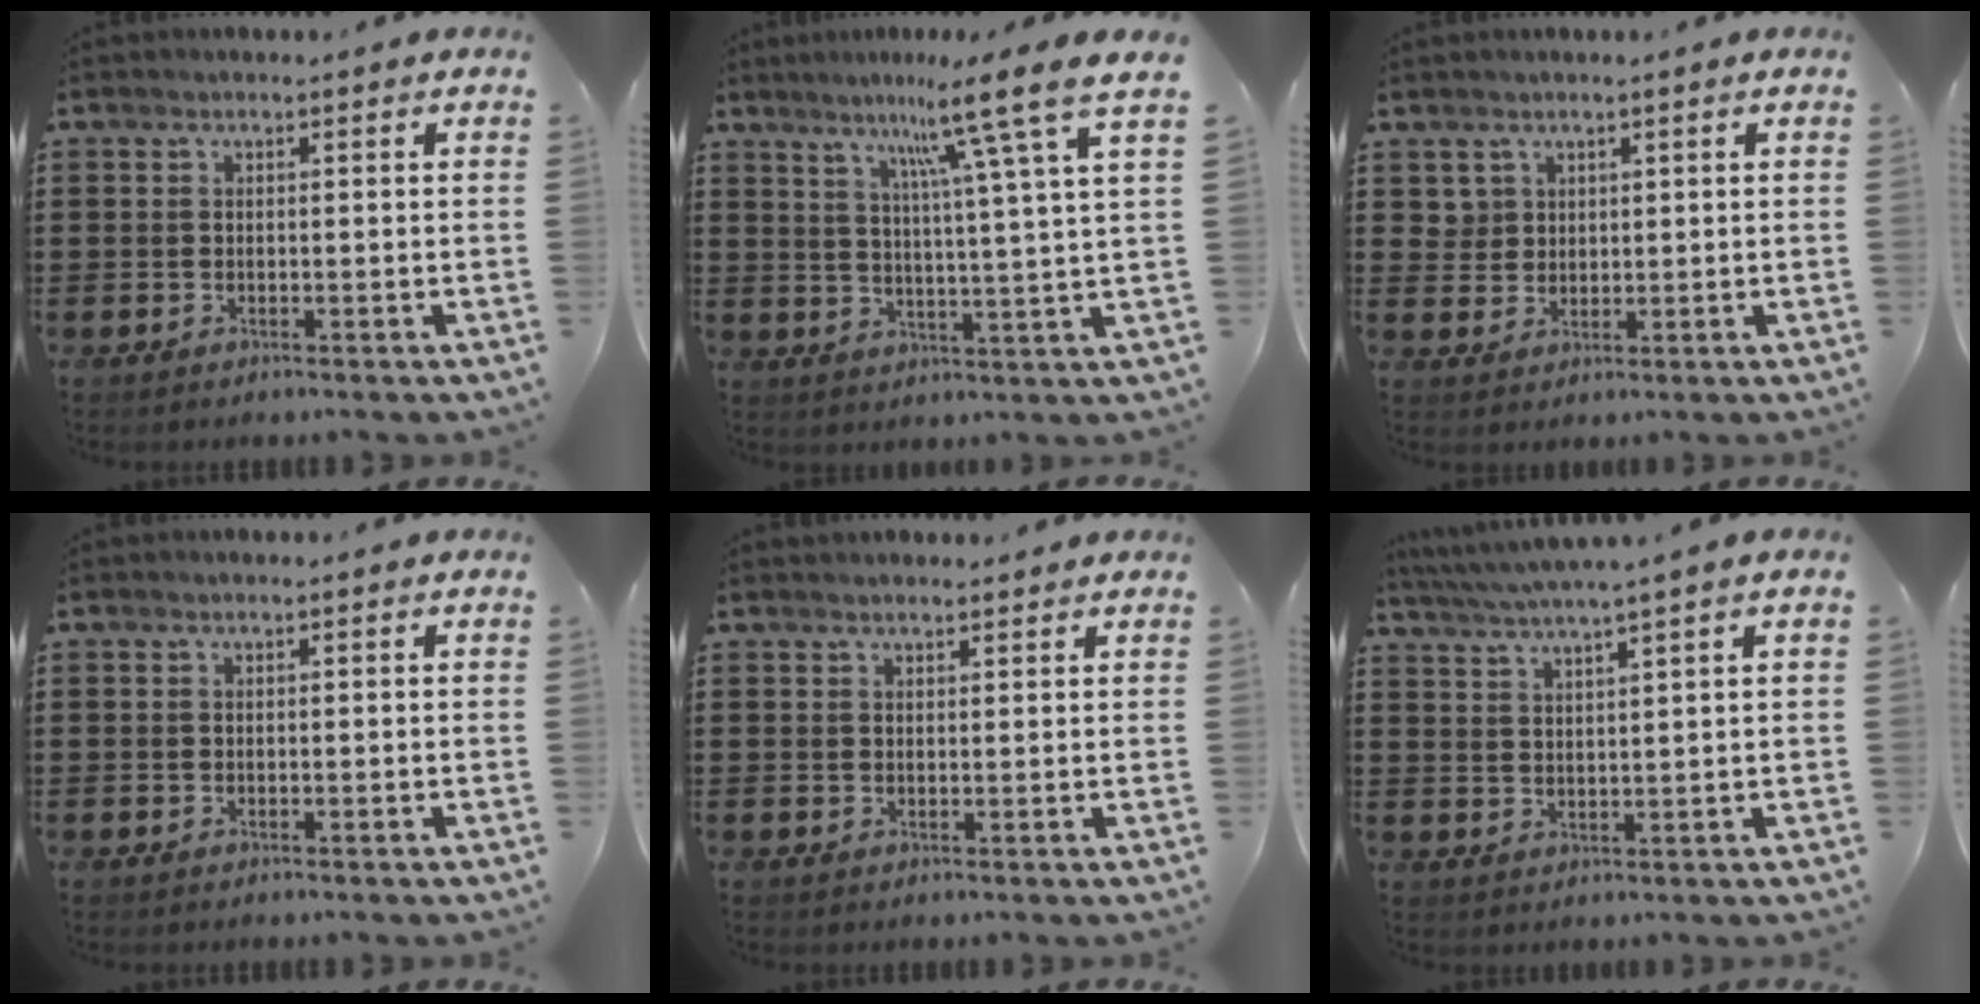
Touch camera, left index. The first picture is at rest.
{"total": 10.1, "force": [6.4, -1.1, 7.7], "torque": [-0.139, -0.033, 0.087]}
{"total": 3.1, "force": [1.8, 2.5, 0.3], "torque": [-0.018, 0.009, 0.036]}
{"total": 0.0}
{"total": 1.2, "force": [1.2, 0.2, 0.2], "torque": [-0.005, 0.000, 0.023]}
{"total": 3.1, "force": [2.6, -0.8, 1.5], "torque": [-0.038, -0.013, 0.043]}